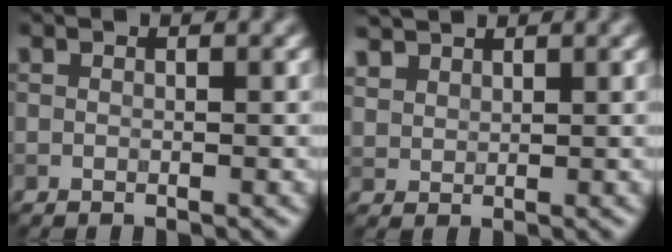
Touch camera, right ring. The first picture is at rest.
{"total": 2.3, "force": [2.0, 1.0, 0.5], "torque": [-0.023, 0.003, 0.048]}